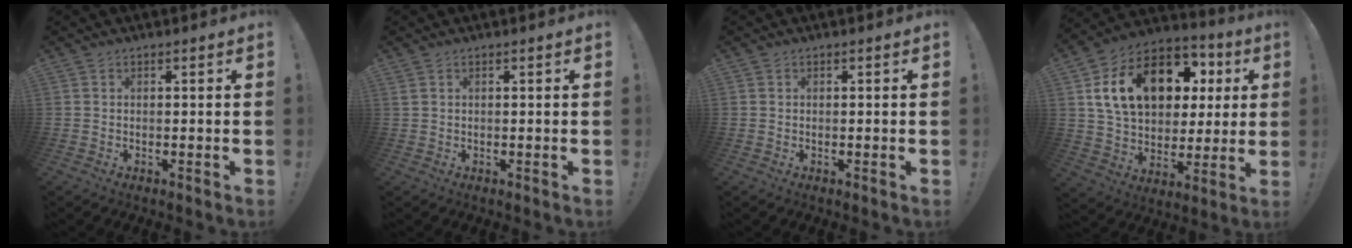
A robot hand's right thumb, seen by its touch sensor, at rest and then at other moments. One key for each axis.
{"total": 0.8, "fx": 0.5, "fy": 0.4, "fz": 0.5, "tx": -0.018, "ty": 0.004, "tz": 0.011}
{"total": 0.0}
{"total": 20.7, "fx": 6.9, "fy": 14.1, "fz": 13.5, "tx": -0.217, "ty": -0.015, "tz": 0.140}